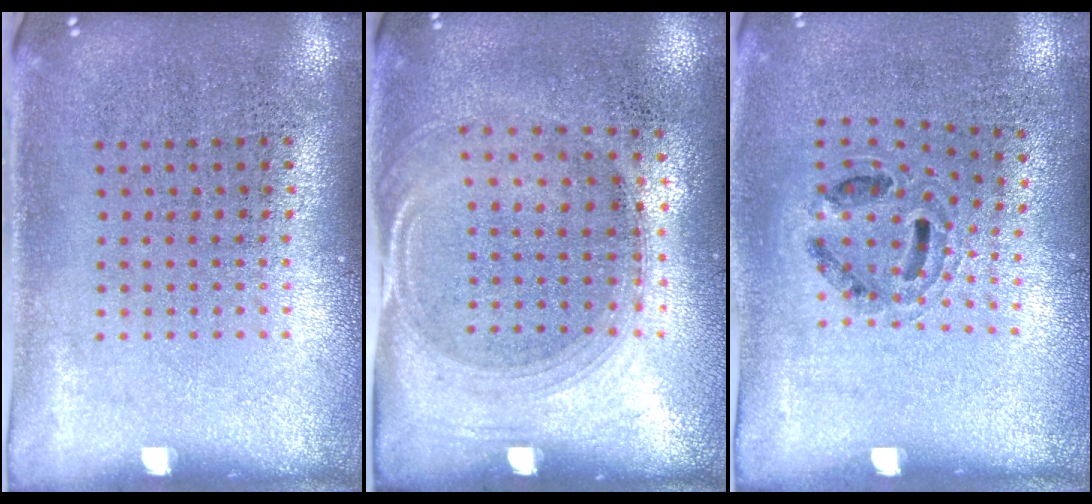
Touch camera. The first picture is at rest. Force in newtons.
{"total": 1.5, "press": 1.3, "slide": 0.7}
{"total": 1.0, "press": 0.8, "slide": 0.5}